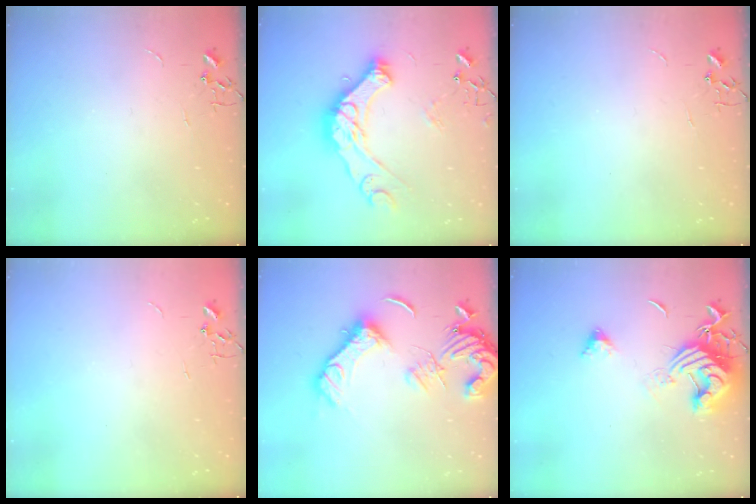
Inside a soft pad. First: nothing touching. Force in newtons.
{"total": 19.0, "press": 18.9, "slide": 1.9}
{"total": 0.0}
{"total": 0.0}
{"total": 16.6, "press": 16.5, "slide": 2.0}
{"total": 14.6, "press": 14.5, "slide": 1.8}